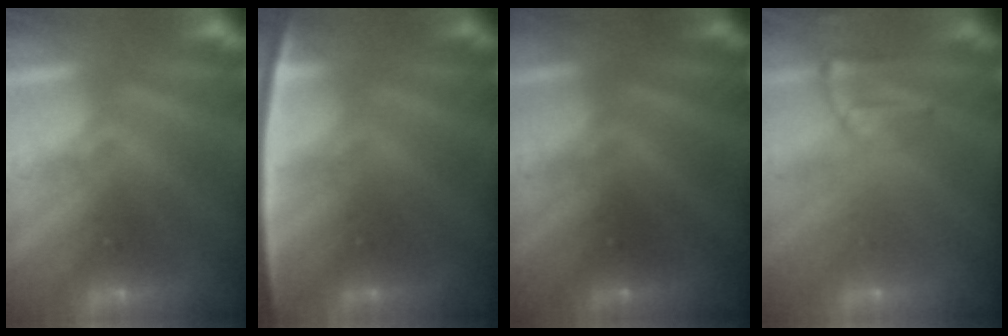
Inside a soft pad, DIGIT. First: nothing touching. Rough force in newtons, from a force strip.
{"total": 2.4}
{"total": 2.8}
{"total": 2.4}